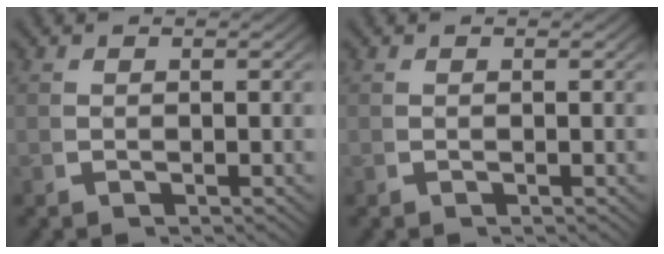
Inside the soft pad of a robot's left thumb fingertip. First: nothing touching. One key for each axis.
{"total": 0.0}